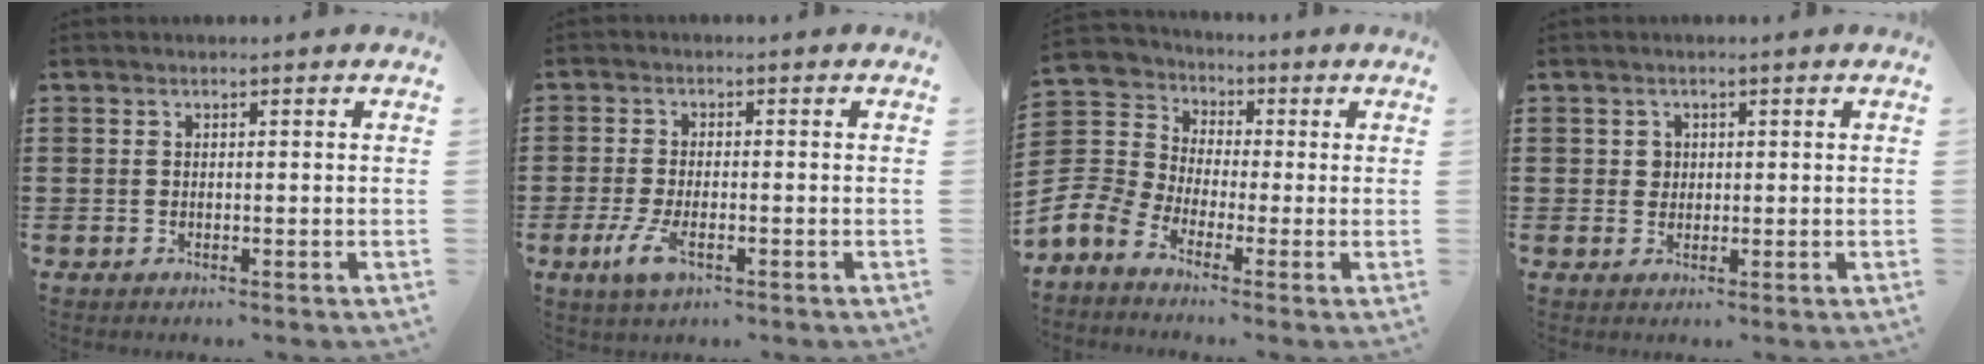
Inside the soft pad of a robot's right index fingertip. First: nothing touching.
{"total": 4.4, "force": [-1.8, 1.5, 3.7], "torque": [-0.096, -0.015, -0.041]}
{"total": 6.1, "force": [-3.0, 5.0, 1.7], "torque": [-0.089, -0.008, -0.071]}
{"total": 1.3, "force": [0.4, 1.2, 0.4], "torque": [-0.012, 0.006, 0.007]}